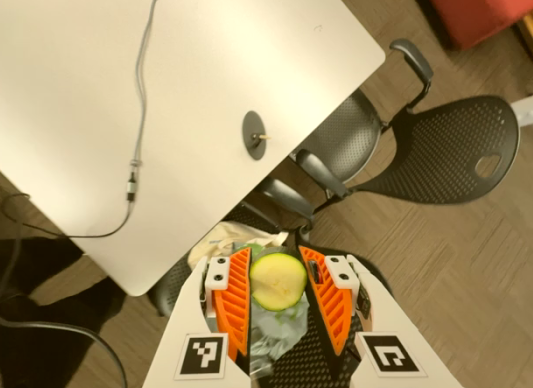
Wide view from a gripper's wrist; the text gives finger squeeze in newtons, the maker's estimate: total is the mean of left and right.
{"total": 8.3, "left": 8.2, "right": 8.4}